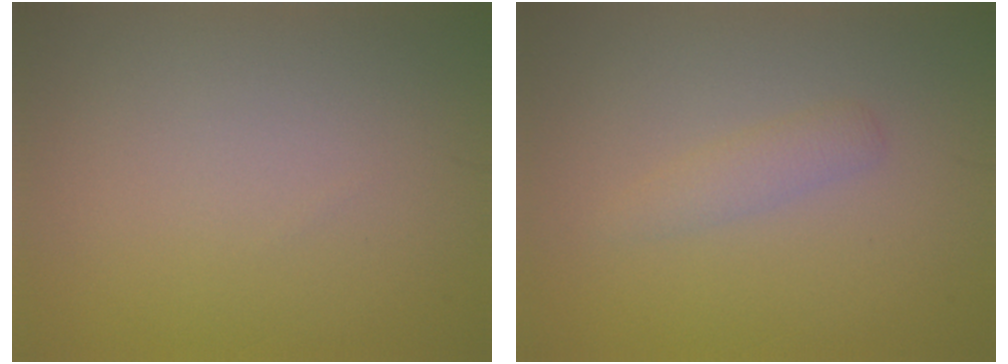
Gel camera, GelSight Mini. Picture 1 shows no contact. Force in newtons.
{"total": 1.4, "press": 1.4, "slide": 0.0}